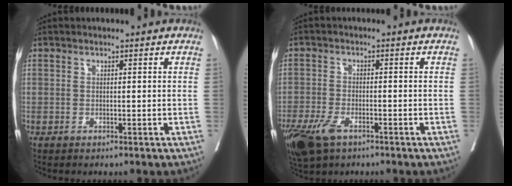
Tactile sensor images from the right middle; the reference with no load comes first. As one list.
[{"total": 8.0, "force": [-5.0, 3.7, 5.1], "torque": [-0.104, -0.013, -0.089]}]